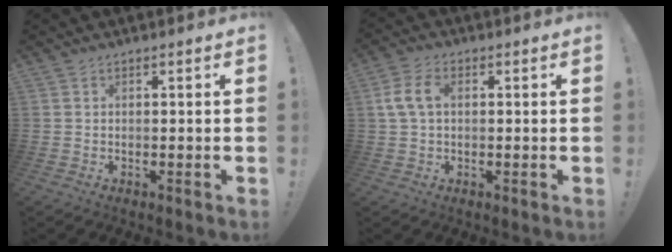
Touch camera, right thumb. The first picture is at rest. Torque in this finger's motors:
{"motor_torque": [0.08, 0.04, 0.26, 0.16, 0.01]}